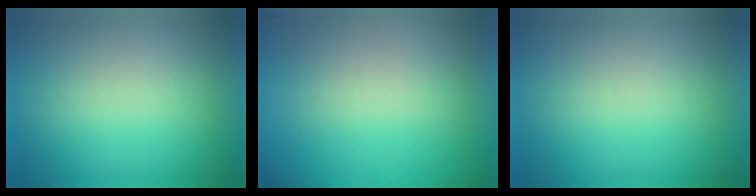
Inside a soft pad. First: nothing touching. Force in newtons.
{"total": 7.3}
{"total": 0.0}